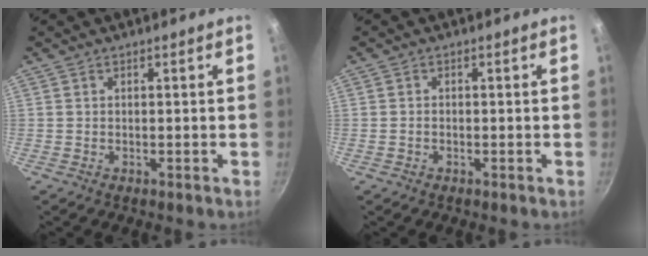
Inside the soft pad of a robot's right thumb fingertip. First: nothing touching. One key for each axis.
{"total": 0.8, "fx": -0.5, "fy": 0.4, "fz": 0.4, "tx": -0.010, "ty": 0.004, "tz": -0.011}